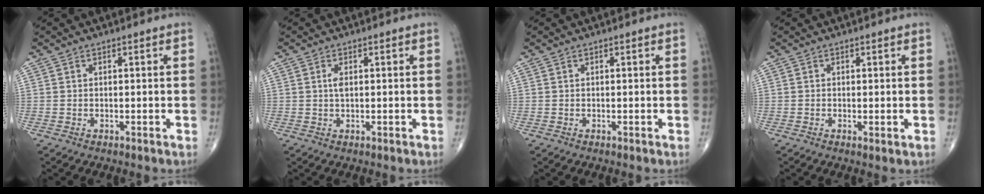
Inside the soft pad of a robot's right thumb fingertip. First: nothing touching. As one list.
[{"total": 1.6, "force": [0.4, 0.8, 1.4], "torque": [-0.029, 0.001, 0.008]}, {"total": 0.0}, {"total": 0.9, "force": [-0.1, 0.2, 0.9], "torque": [-0.021, -0.005, -0.005]}]